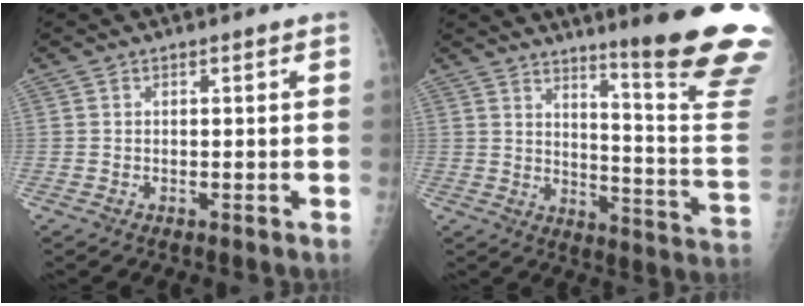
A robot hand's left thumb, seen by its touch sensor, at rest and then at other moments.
{"total": 21.4, "force": [14.9, 0.7, 15.3], "torque": [-0.177, -0.127, 0.200]}